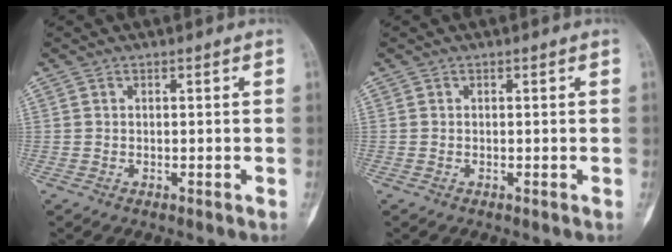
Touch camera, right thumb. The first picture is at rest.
{"total": 0.0}